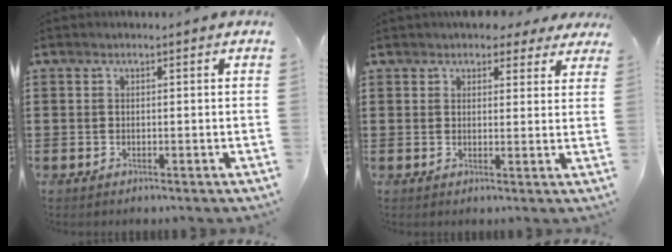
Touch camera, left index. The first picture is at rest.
{"total": 3.4, "force": [2.9, 1.4, 0.9], "torque": [-0.018, 0.000, 0.053]}